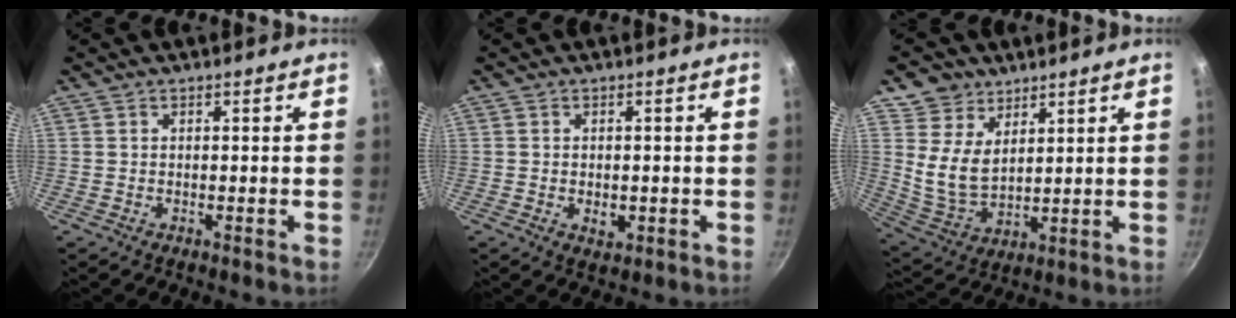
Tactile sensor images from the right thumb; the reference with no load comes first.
{"total": 3.0, "force": [-0.6, 2.0, 2.2], "torque": [-0.031, -0.002, -0.005]}
{"total": 9.9, "force": [5.4, 7.2, 4.0], "torque": [-0.047, -0.031, 0.112]}